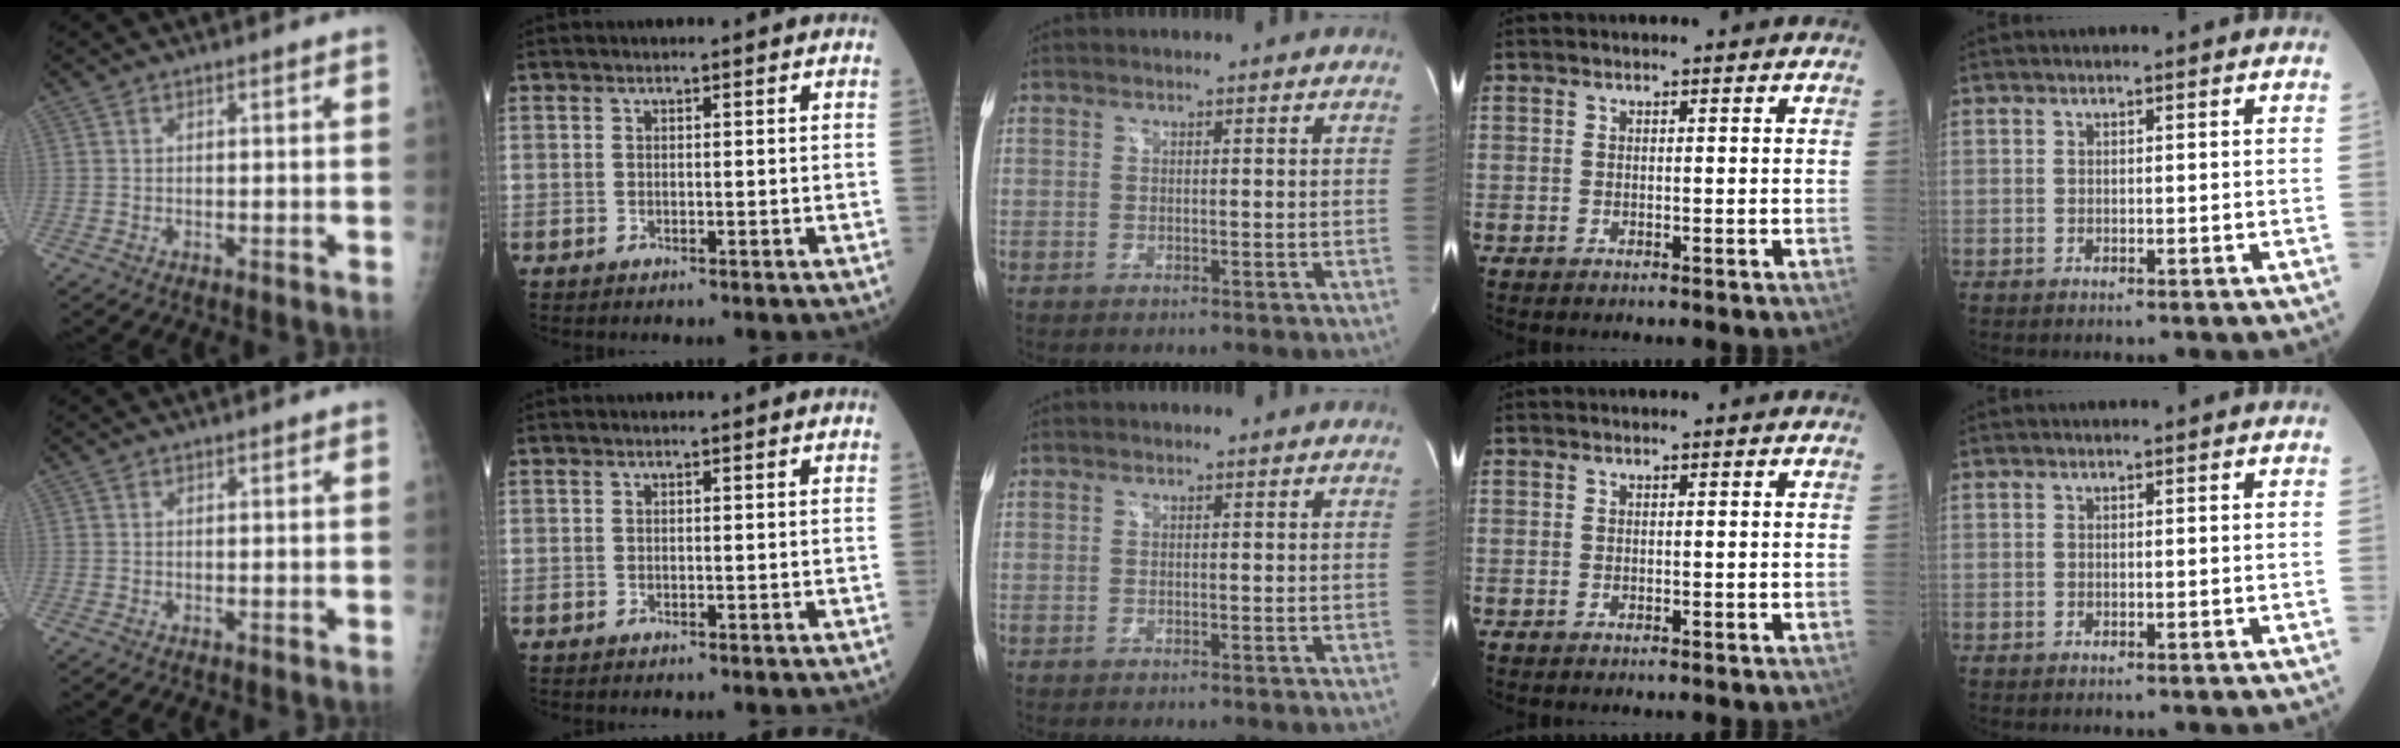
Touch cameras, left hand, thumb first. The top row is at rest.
{}